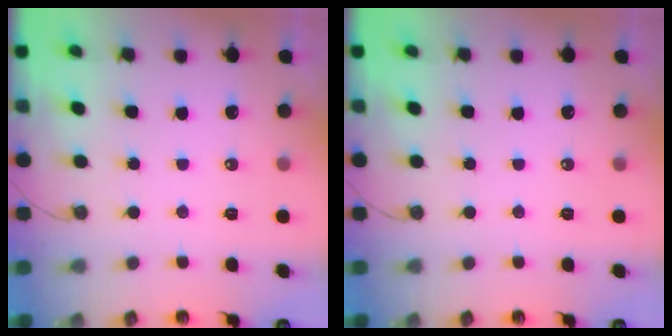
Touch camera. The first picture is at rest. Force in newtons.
{"total": 0.0}